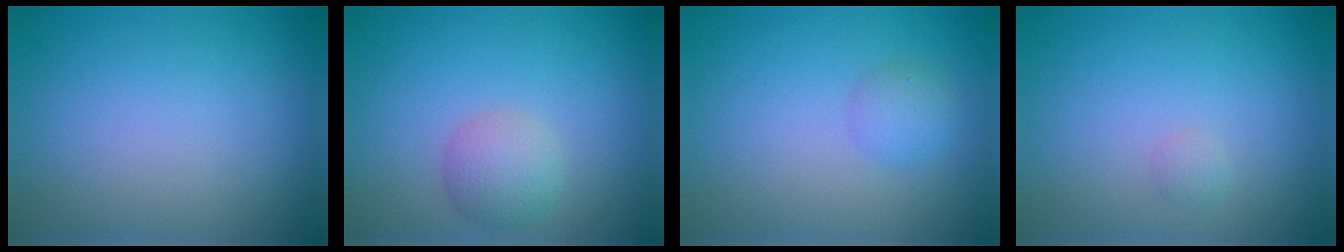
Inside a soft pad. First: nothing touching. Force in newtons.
{"total": 2.8, "press": 2.8, "slide": 0.2}
{"total": 1.7, "press": 1.7, "slide": 0.0}
{"total": 0.6, "press": 0.6, "slide": 0.1}